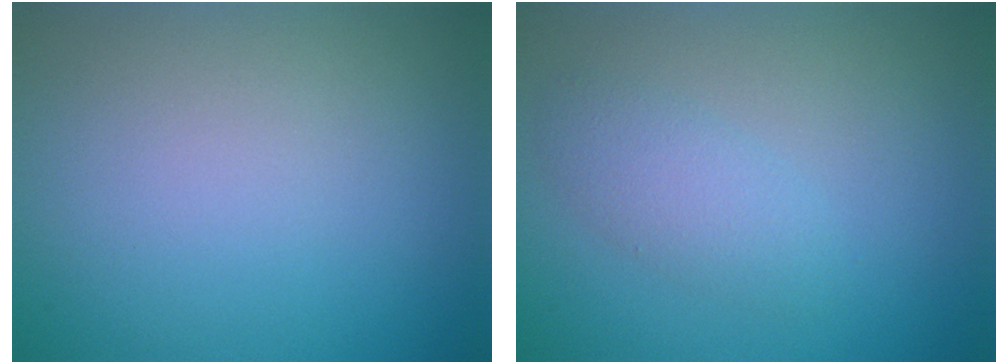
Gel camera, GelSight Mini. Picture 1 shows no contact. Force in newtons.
{"total": 2.2, "press": 2.2, "slide": 0.1}